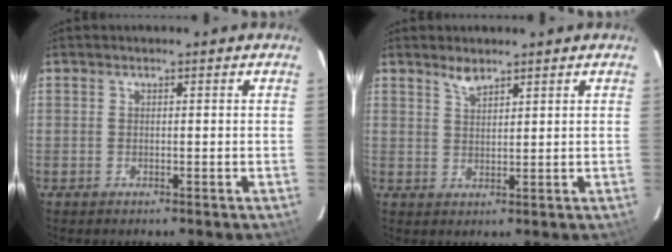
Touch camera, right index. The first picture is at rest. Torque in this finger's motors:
{"motor_torque": [0.05, 0.02, 0.01, 0.01]}